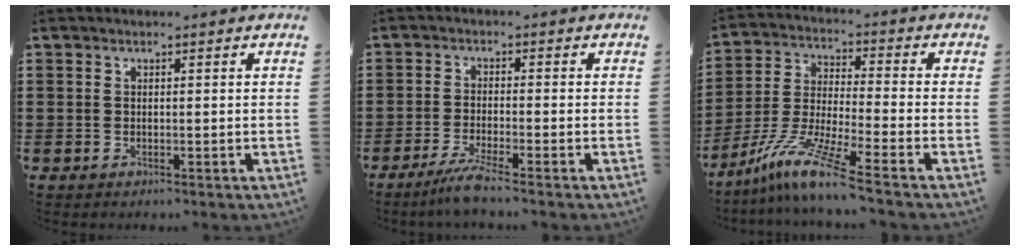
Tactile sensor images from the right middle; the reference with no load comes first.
{"total": 3.9, "force": [-2.9, -0.2, 2.5], "torque": [-0.056, -0.013, -0.057]}
{"total": 9.9, "force": [-7.2, 0.0, 6.8], "torque": [-0.147, -0.010, -0.147]}